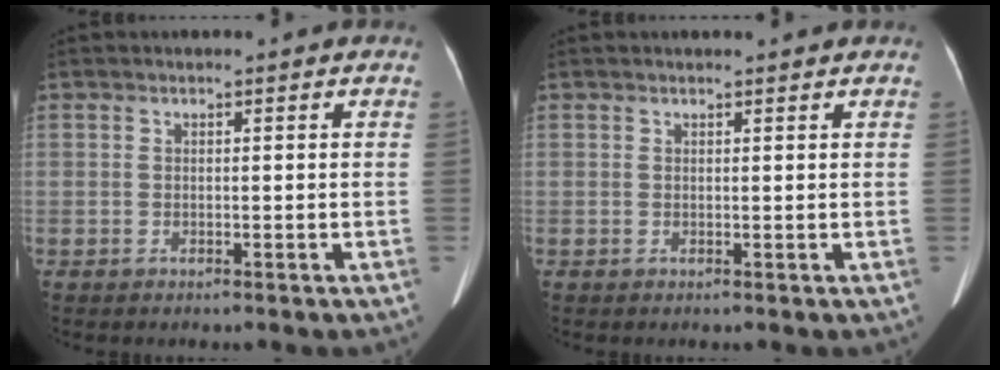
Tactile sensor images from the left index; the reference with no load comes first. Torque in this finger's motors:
{"motor_torque": [-0.14, -0.12, -0.23, -0.03]}